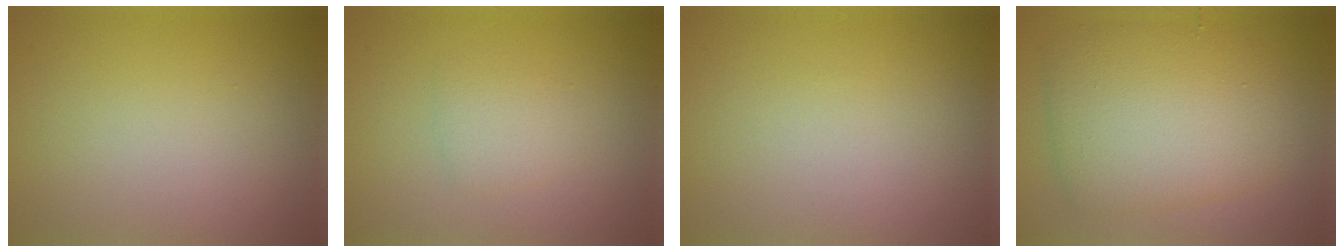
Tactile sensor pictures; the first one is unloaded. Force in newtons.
{"total": 1.7, "press": 1.7, "slide": 0.0}
{"total": 0.0}
{"total": 7.2, "press": 7.2, "slide": 0.1}